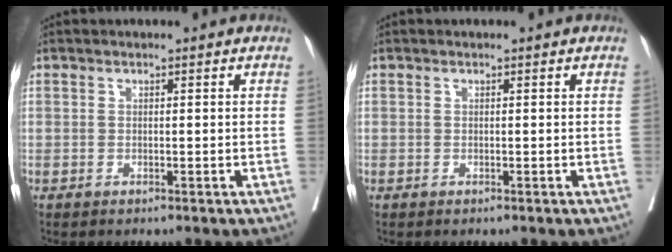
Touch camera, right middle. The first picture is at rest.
{"total": 0.0}